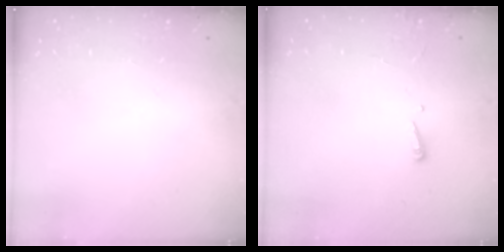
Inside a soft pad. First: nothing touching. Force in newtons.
{"total": 2.4, "press": 2.4, "slide": 0.2}